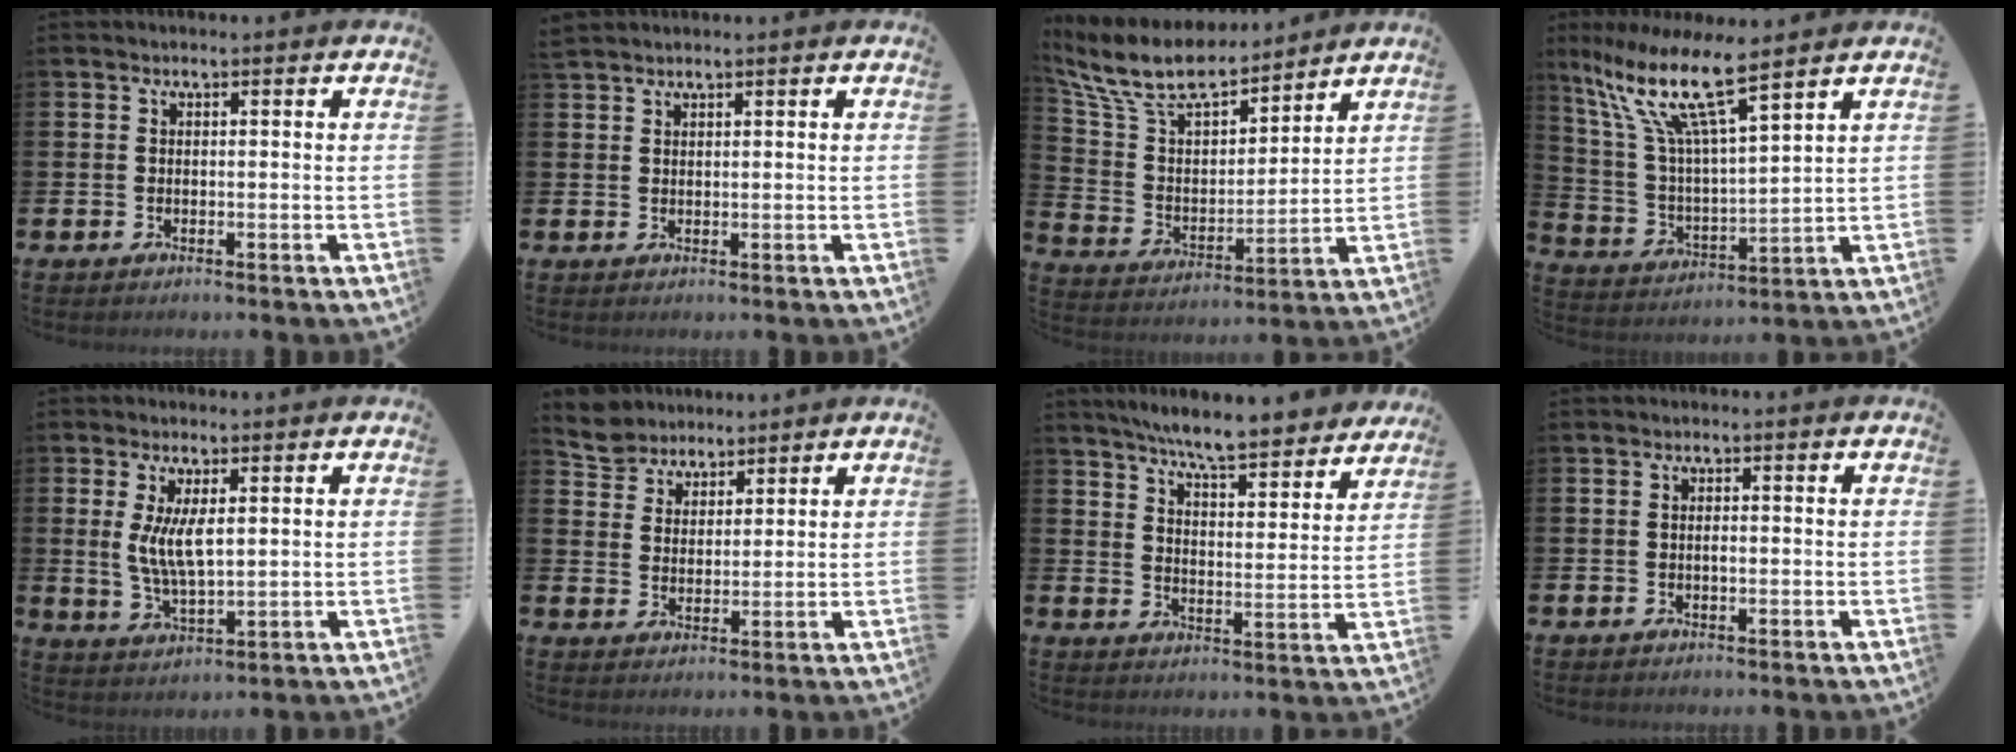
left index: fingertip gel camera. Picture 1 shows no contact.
{"total": 1.2, "force": [1.2, 0.2, -0.1], "torque": [0.004, 0.001, 0.022]}
{"total": 10.9, "force": [9.6, 3.3, 3.9], "torque": [-0.126, -0.057, 0.171]}
{"total": 12.1, "force": [9.1, 2.2, 7.7], "torque": [-0.187, -0.040, 0.154]}
{"total": 5.3, "force": [1.5, 1.9, 4.7], "torque": [-0.093, 0.002, 0.025]}
{"total": 5.0, "force": [4.7, 1.3, -0.8], "torque": [-0.012, -0.022, 0.088]}
{"total": 7.6, "force": [7.2, 0.0, 2.3], "torque": [-0.053, -0.053, 0.124]}
{"total": 0.6, "force": [-0.3, 0.3, 0.5], "torque": [-0.005, -0.001, -0.007]}